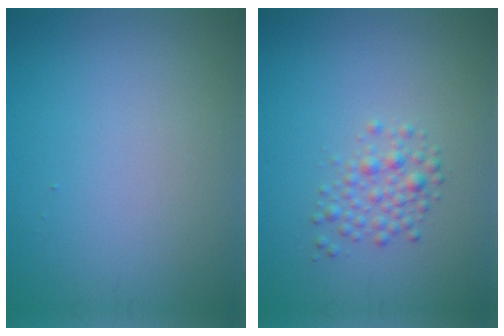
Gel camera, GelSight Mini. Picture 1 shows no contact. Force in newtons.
{"total": 2.1, "press": 2.1, "slide": 0.1}